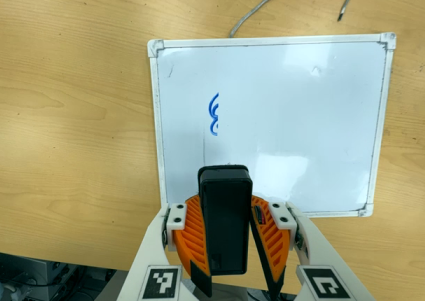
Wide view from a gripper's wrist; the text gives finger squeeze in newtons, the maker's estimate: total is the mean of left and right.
{"total": 10.4, "left": 10.2, "right": 10.6}